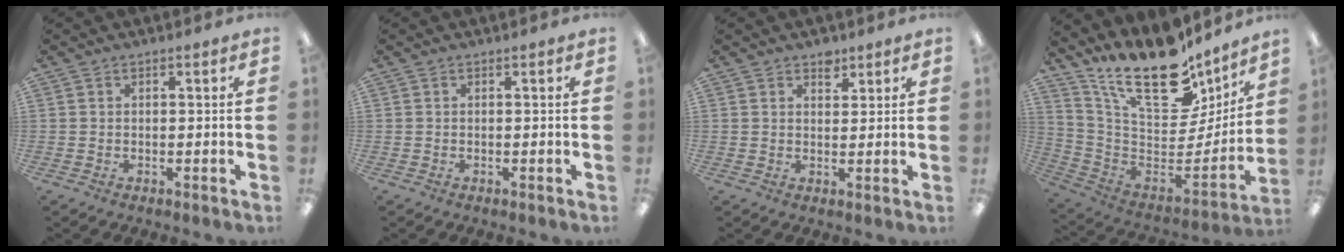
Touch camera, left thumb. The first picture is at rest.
{"total": 0.0}
{"total": 3.2, "force": [2.4, 1.8, 1.2], "torque": [0.006, -0.016, 0.038]}
{"total": 23.7, "force": [16.6, 10.1, 13.6], "torque": [-0.214, -0.118, 0.288]}